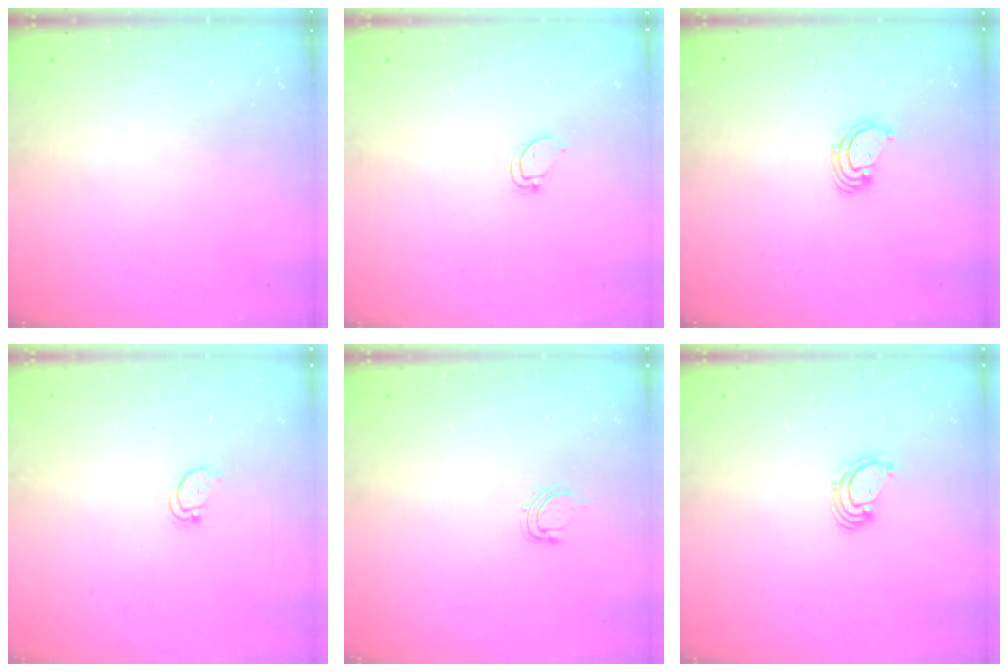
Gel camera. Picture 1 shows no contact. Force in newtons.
{"total": 2.6, "press": 2.6, "slide": 0.3}
{"total": 3.1, "press": 3.1, "slide": 0.1}
{"total": 2.5, "press": 2.4, "slide": 0.5}
{"total": 2.8, "press": 2.7, "slide": 0.5}
{"total": 2.4, "press": 2.4, "slide": 0.2}